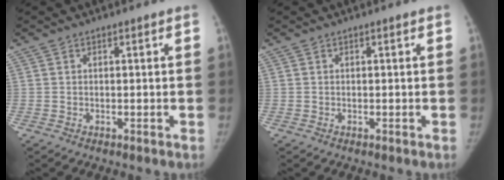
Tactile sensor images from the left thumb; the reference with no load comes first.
{"total": 0.0}